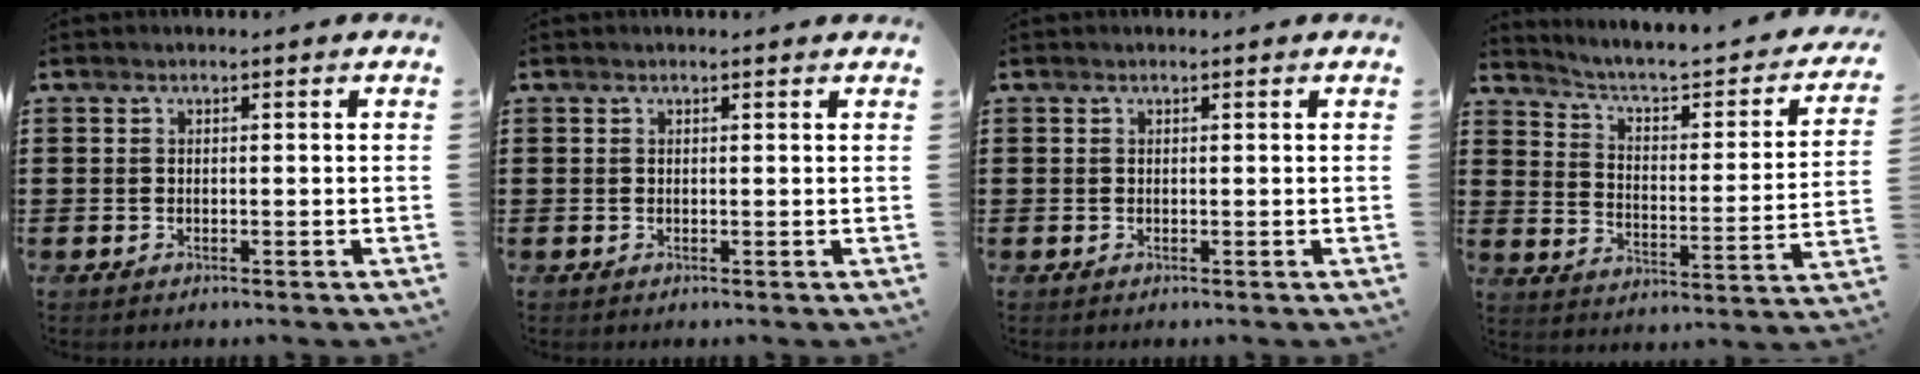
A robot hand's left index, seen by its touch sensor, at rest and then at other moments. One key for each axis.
{"total": 0.0}
{"total": 0.0}
{"total": 3.6, "fx": 2.7, "fy": 0.9, "fz": 2.2, "tx": -0.059, "ty": -0.028, "tz": 0.034}